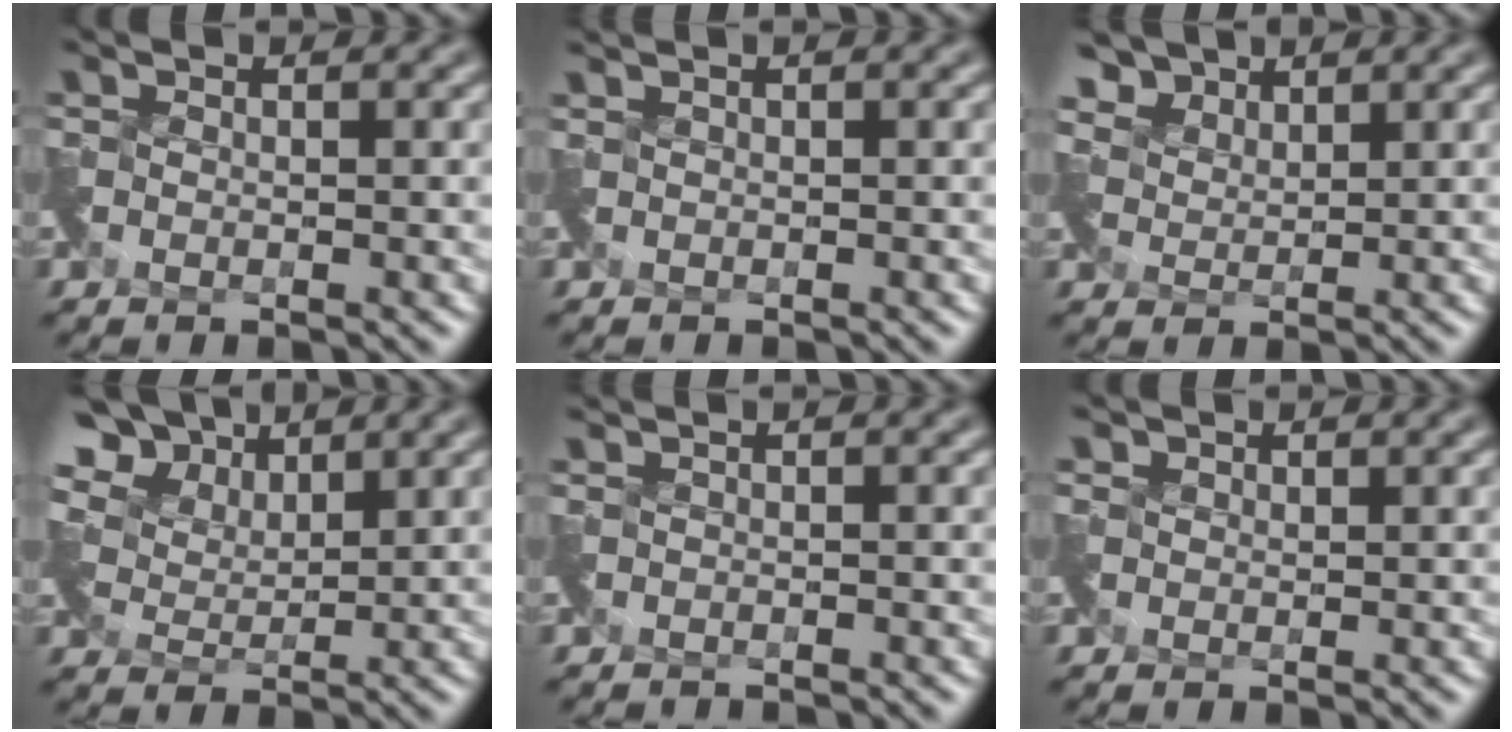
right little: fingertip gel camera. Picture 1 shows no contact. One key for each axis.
{"total": 0.0}
{"total": 4.1, "fx": 3.6, "fy": 1.8, "fz": 0.2, "tx": -0.019, "ty": -0.001, "tz": 0.078}
{"total": 8.8, "fx": 6.8, "fy": 4.6, "fz": 3.1, "tx": -0.092, "ty": 0.018, "tz": 0.119}
{"total": 0.8, "fx": -0.8, "fy": 0.1, "fz": 0.1, "tx": -0.001, "ty": -0.014, "tz": -0.016}
{"total": 1.0, "fx": 0.1, "fy": 0.4, "fz": -0.8, "tx": 0.015, "ty": 0.001, "tz": 0.007}